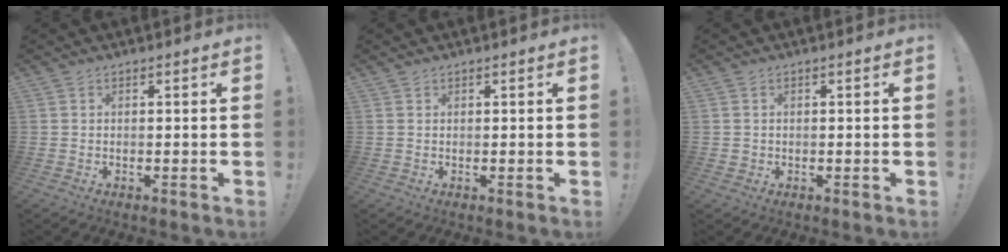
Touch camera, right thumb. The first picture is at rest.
{"total": 0.6, "force": [0.5, 0.2, 0.1], "torque": [0.001, -0.002, 0.010]}
{"total": 1.3, "force": [0.3, 1.2, 0.2], "torque": [0.000, 0.000, 0.005]}